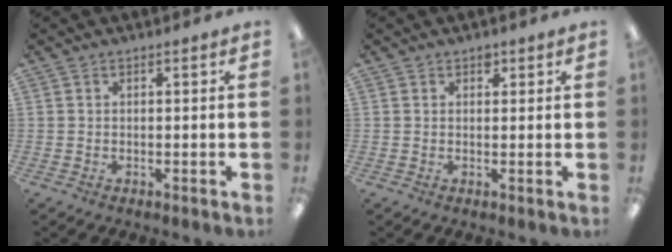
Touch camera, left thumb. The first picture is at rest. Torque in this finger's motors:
{"motor_torque": [0.25, 0.07, 0.20, -0.08, -0.17]}